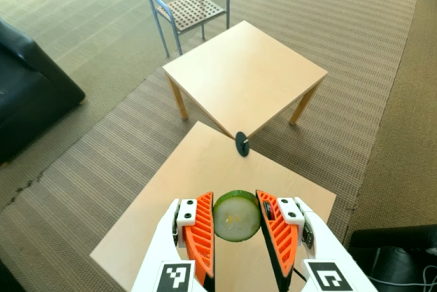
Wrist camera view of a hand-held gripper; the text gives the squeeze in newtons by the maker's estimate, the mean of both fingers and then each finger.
{"total": 11.5, "left": 12.2, "right": 10.8}